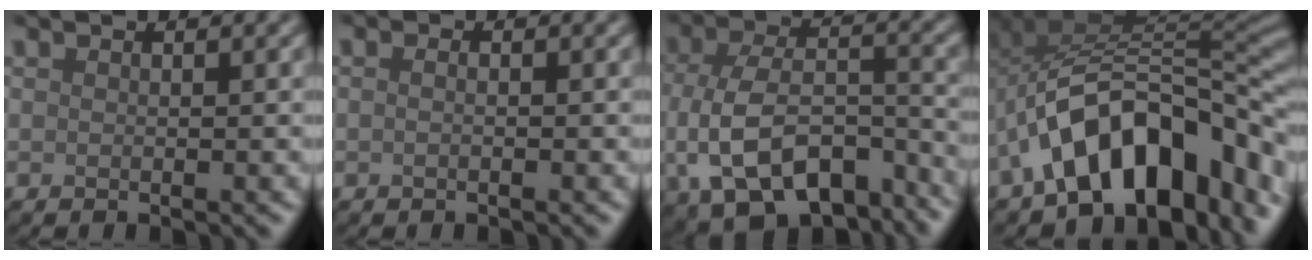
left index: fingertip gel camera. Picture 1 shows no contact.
{"total": 1.2, "force": [0.2, 0.7, 1.0], "torque": [-0.005, -0.005, -0.013]}
{"total": 11.5, "force": [-4.7, 6.5, 8.2], "torque": [-0.163, -0.014, -0.076]}
{"total": 14.3, "force": [-4.9, 8.9, 10.0], "torque": [-0.137, 0.011, -0.090]}